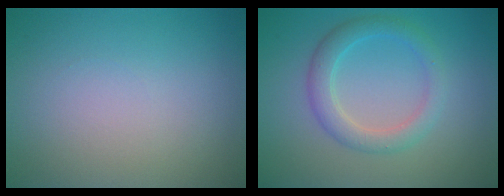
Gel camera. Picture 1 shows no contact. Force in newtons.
{"total": 3.1, "press": 3.1, "slide": 0.0}